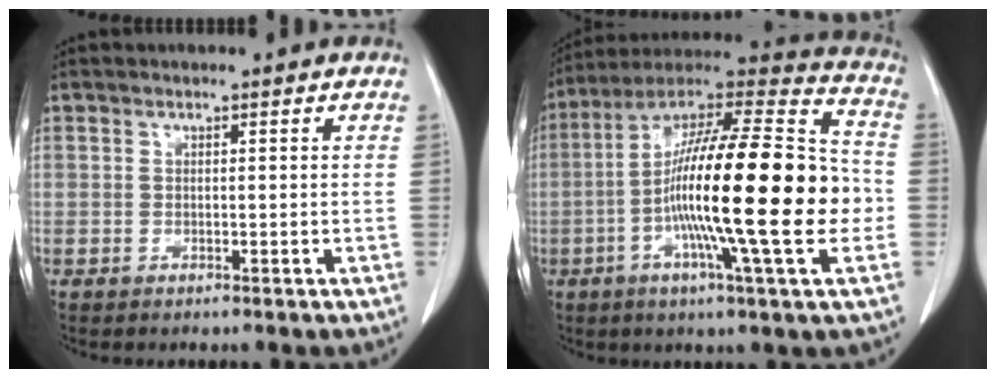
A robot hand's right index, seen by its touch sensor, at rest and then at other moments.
{"total": 26.2, "force": [-3.7, 1.8, 25.9], "torque": [-0.409, -0.004, -0.075]}